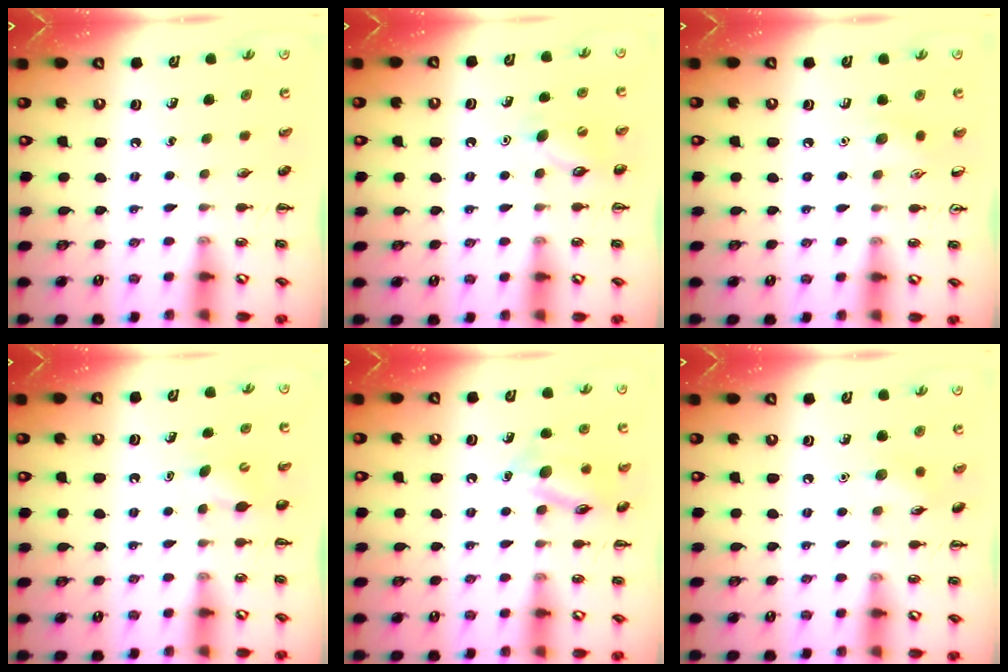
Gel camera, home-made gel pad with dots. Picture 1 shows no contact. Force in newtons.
{"total": 7.2, "press": 7.0, "slide": 1.6}
{"total": 7.1, "press": 6.8, "slide": 2.1}
{"total": 3.9, "press": 3.7, "slide": 1.0}
{"total": 12.8, "press": 12.8, "slide": 0.8}
{"total": 6.9, "press": 6.6, "slide": 1.7}